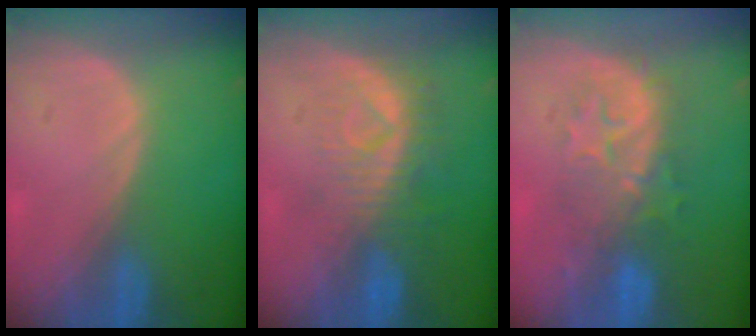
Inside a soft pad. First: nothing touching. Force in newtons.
{"total": 8.3, "press": 7.4, "slide": 3.7}
{"total": 7.9, "press": 7.8, "slide": 1.3}